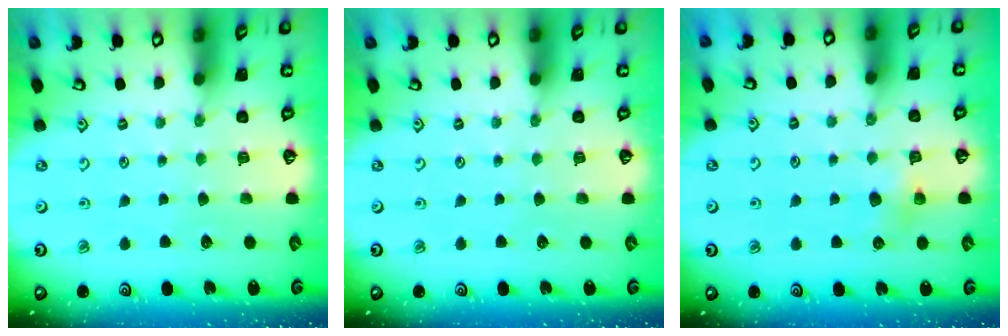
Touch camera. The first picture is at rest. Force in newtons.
{"total": 0.0}
{"total": 5.2, "press": 5.2, "slide": 0.5}